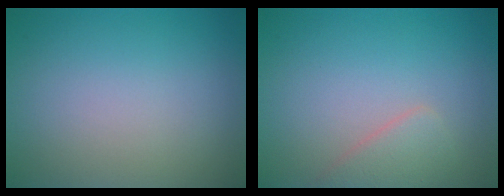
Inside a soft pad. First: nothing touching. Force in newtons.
{"total": 2.0, "press": 2.0, "slide": 0.1}